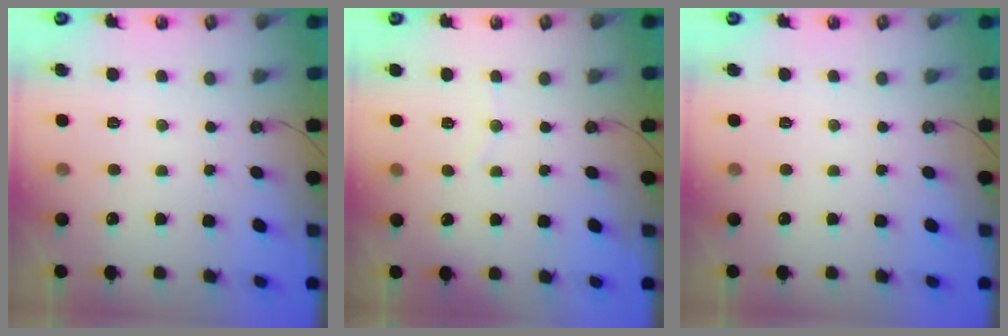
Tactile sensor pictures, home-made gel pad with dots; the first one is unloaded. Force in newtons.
{"total": 2.3, "press": 2.3, "slide": 0.2}
{"total": 0.0}